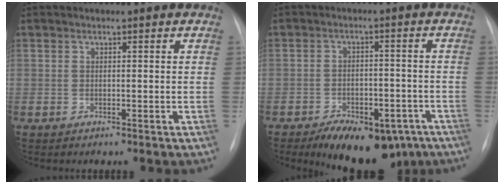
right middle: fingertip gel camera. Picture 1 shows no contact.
{"total": 13.6, "force": [-9.4, 6.6, 7.3], "torque": [-0.096, 0.012, -0.131]}